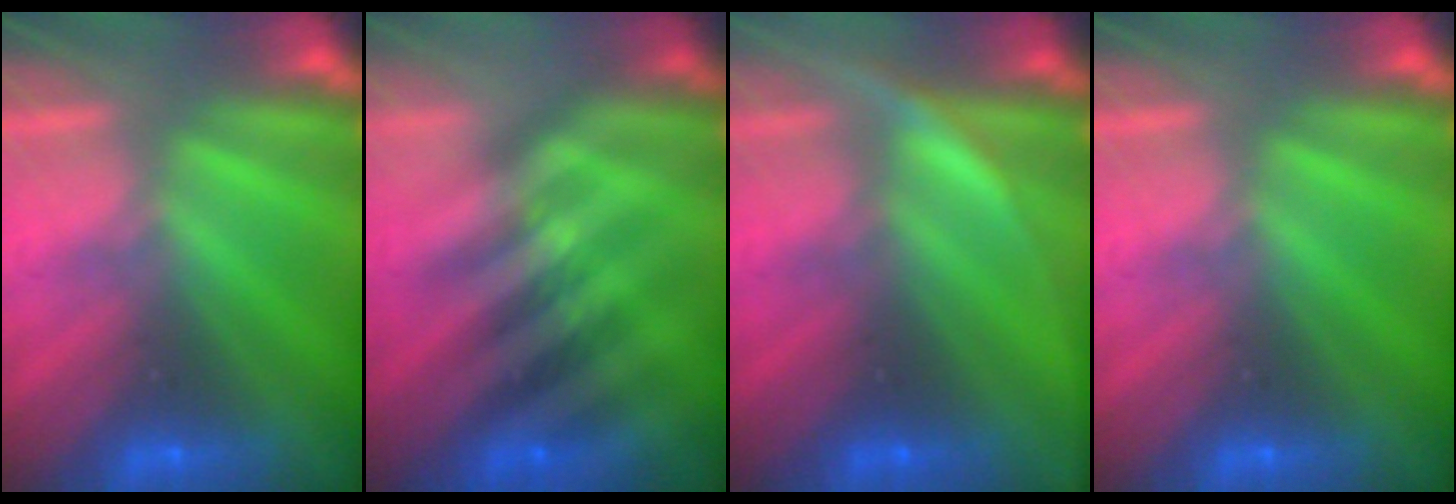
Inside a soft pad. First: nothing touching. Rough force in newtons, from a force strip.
{"total": 2.3}
{"total": 2.9}
{"total": 0.0}